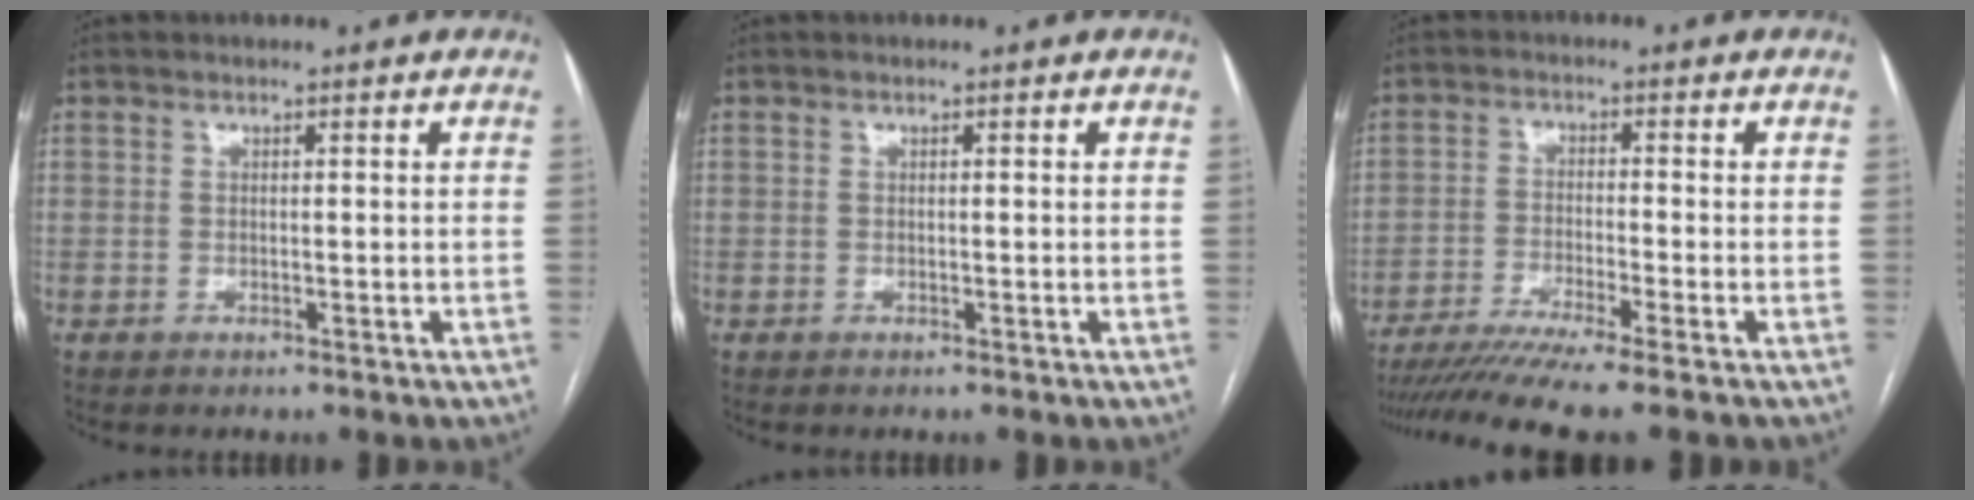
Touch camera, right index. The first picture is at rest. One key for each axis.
{"total": 0.0}
{"total": 10.0, "fx": -8.3, "fy": -1.6, "fz": 5.5, "tx": -0.073, "ty": -0.026, "tz": -0.132}